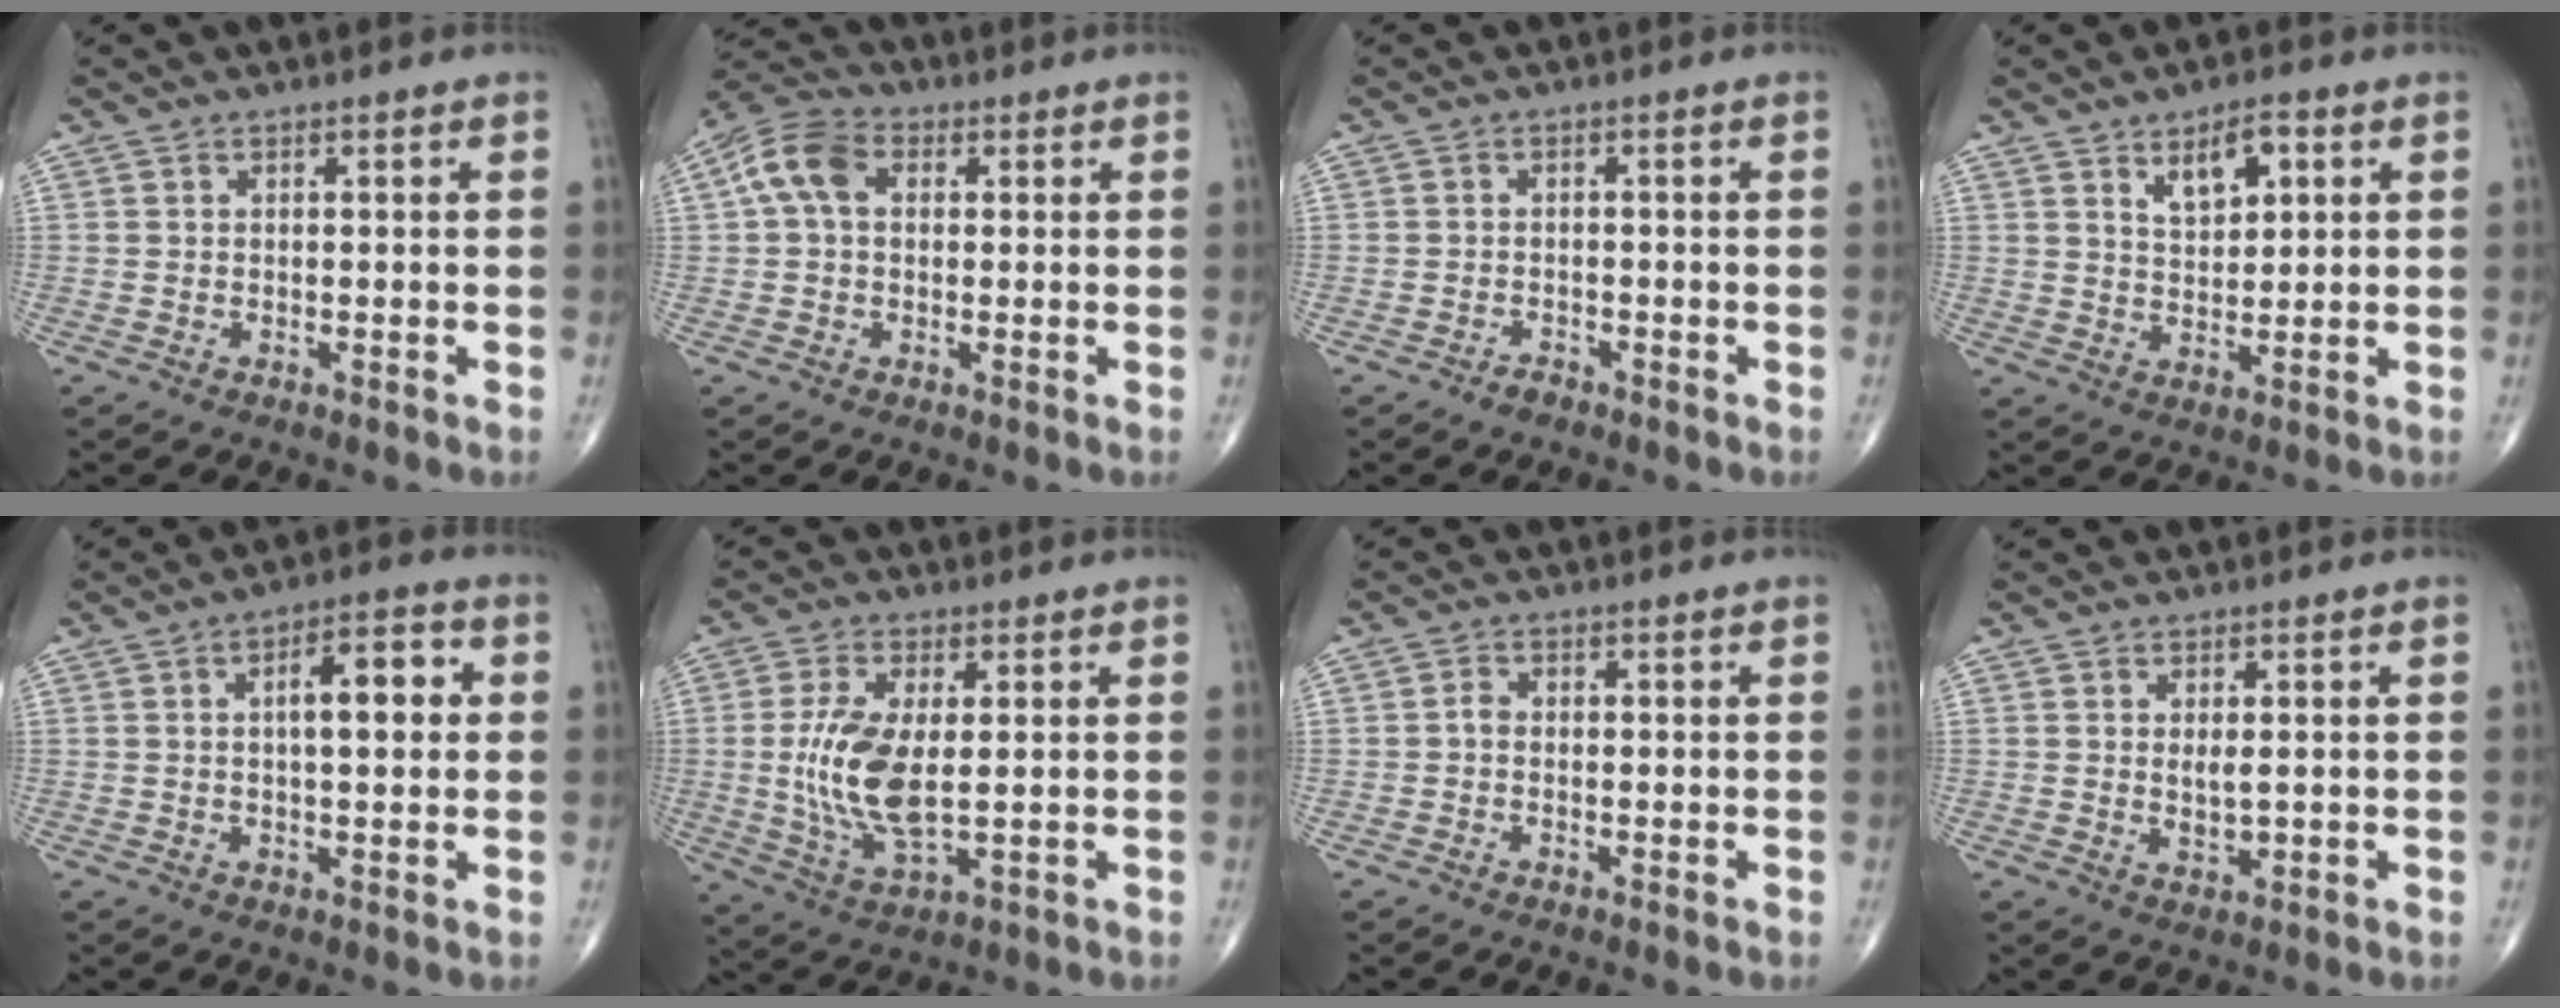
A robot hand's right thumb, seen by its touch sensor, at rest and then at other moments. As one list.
[{"total": 7.8, "force": [1.4, 5.3, 5.5], "torque": [-0.110, 0.025, 0.019]}, {"total": 1.4, "force": [-1.2, 0.8, 0.4], "torque": [-0.008, 0.005, -0.021]}, {"total": 6.3, "force": [3.0, 3.1, 4.6], "torque": [-0.060, -0.017, 0.051]}, {"total": 8.6, "force": [1.5, 3.4, 7.8], "torque": [-0.098, 0.016, 0.016]}, {"total": 11.4, "force": [0.4, 4.9, 10.3], "torque": [-0.216, -0.014, 0.014]}, {"total": 1.3, "force": [-0.3, 0.9, 0.8], "torque": [-0.010, 0.003, -0.010]}, {"total": 2.7, "force": [0.4, 1.1, 2.4], "torque": [-0.039, -0.009, 0.012]}]